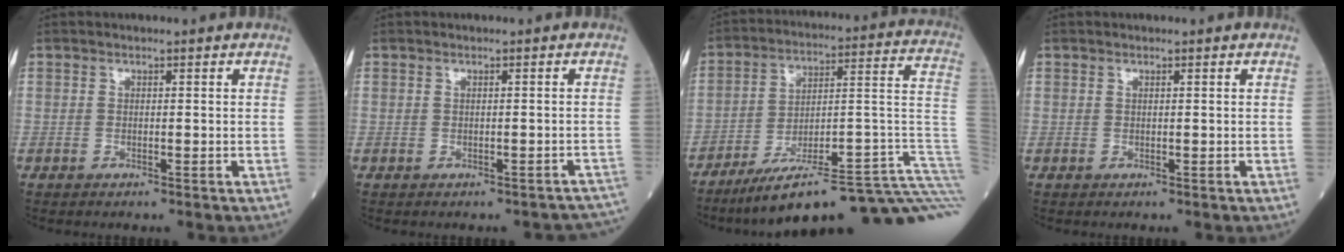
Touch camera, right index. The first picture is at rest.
{"total": 3.4, "force": [-2.9, 1.4, 1.0], "torque": [0.002, 0.009, -0.025]}
{"total": 27.9, "force": [-20.6, 0.8, 18.8], "torque": [-0.150, 0.013, -0.299]}
{"total": 0.0}